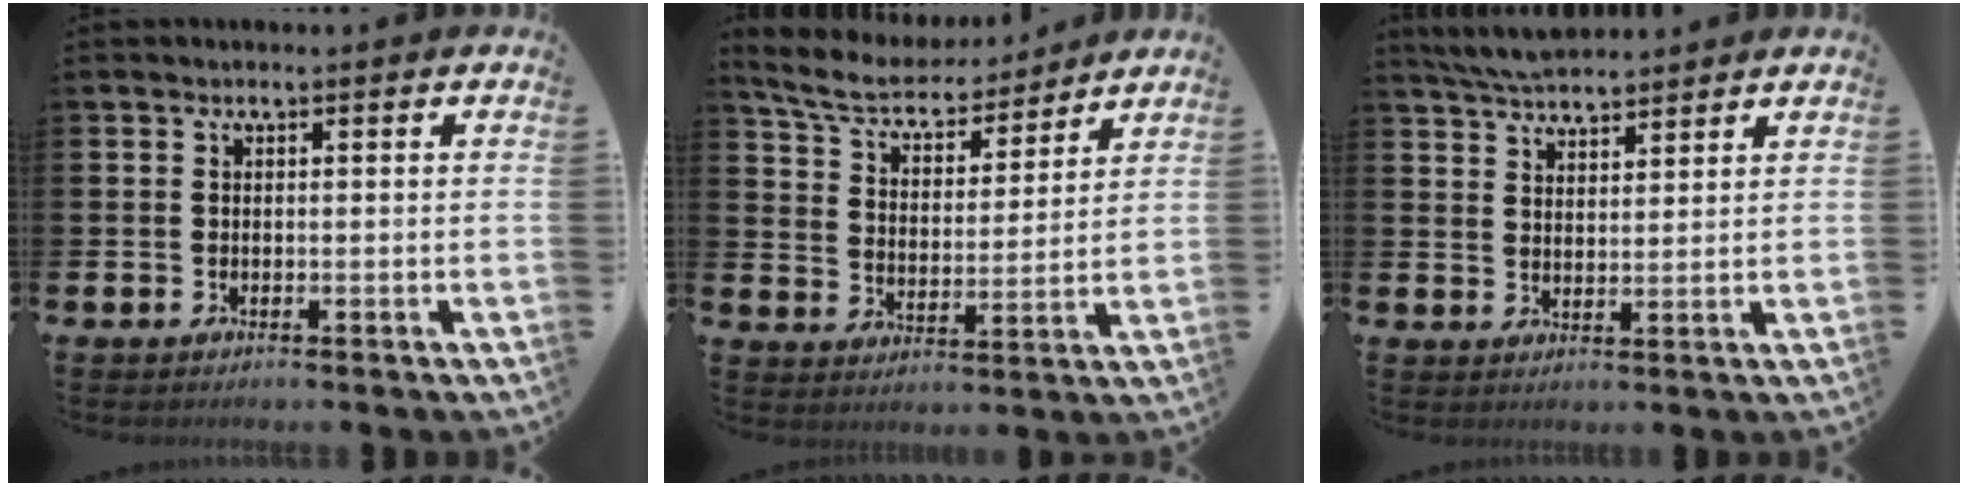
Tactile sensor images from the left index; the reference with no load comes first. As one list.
[{"total": 7.9, "force": [7.3, 1.9, 2.1], "torque": [-0.084, -0.047, 0.130]}, {"total": 5.3, "force": [5.2, 0.6, 0.9], "torque": [-0.040, -0.017, 0.098]}]